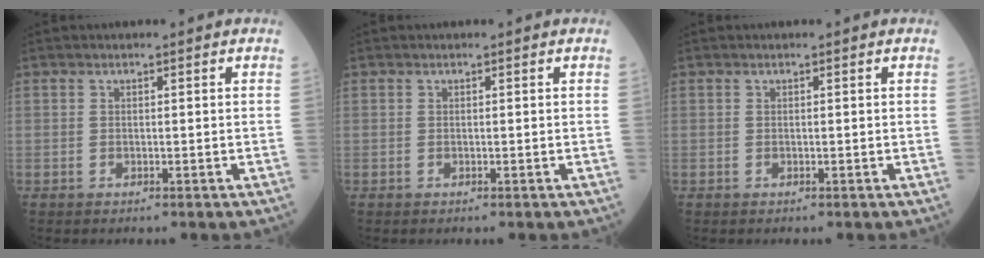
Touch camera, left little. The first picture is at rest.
{"total": 0.0}
{"total": 0.0}